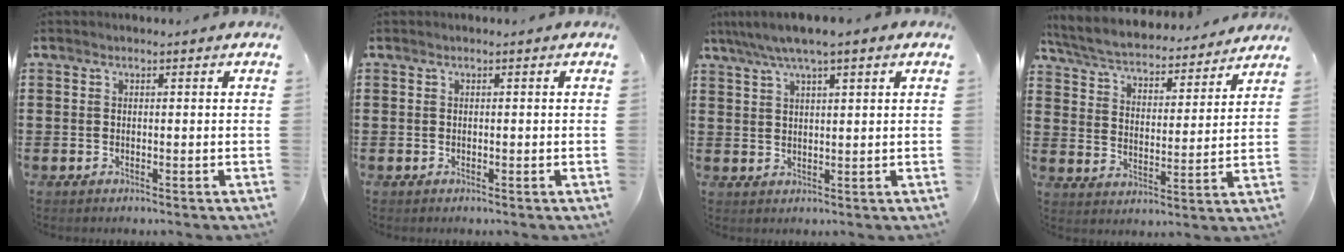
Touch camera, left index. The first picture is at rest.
{"total": 0.0}
{"total": 4.1, "force": [2.7, 0.2, 3.0], "torque": [-0.063, 0.000, 0.048]}
{"total": 5.1, "force": [4.9, 0.4, 1.5], "torque": [-0.053, -0.037, 0.080]}